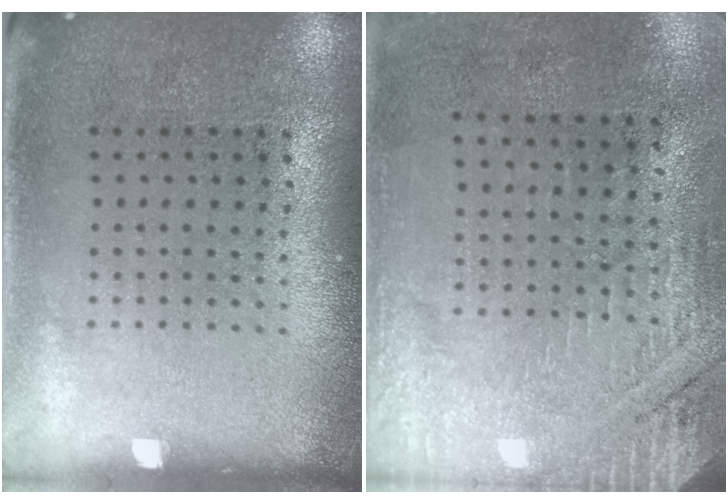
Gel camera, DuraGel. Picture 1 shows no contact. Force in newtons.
{"total": 2.7, "press": 2.5, "slide": 1.1}